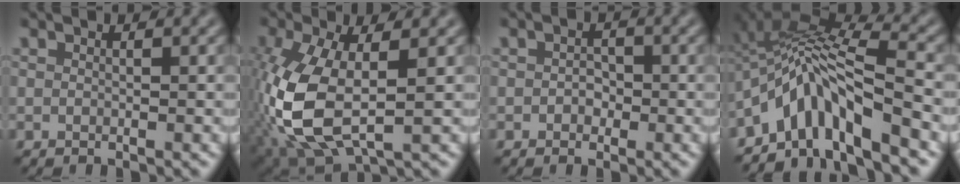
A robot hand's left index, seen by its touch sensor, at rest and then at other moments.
{"total": 10.7, "force": [-1.4, 5.3, 9.2], "torque": [-0.226, -0.013, -0.028]}
{"total": 1.3, "force": [-0.3, 1.1, 0.6], "torque": [-0.009, -0.002, -0.008]}
{"total": 7.9, "force": [-4.7, 2.3, 6.0], "torque": [-0.093, 0.011, -0.096]}